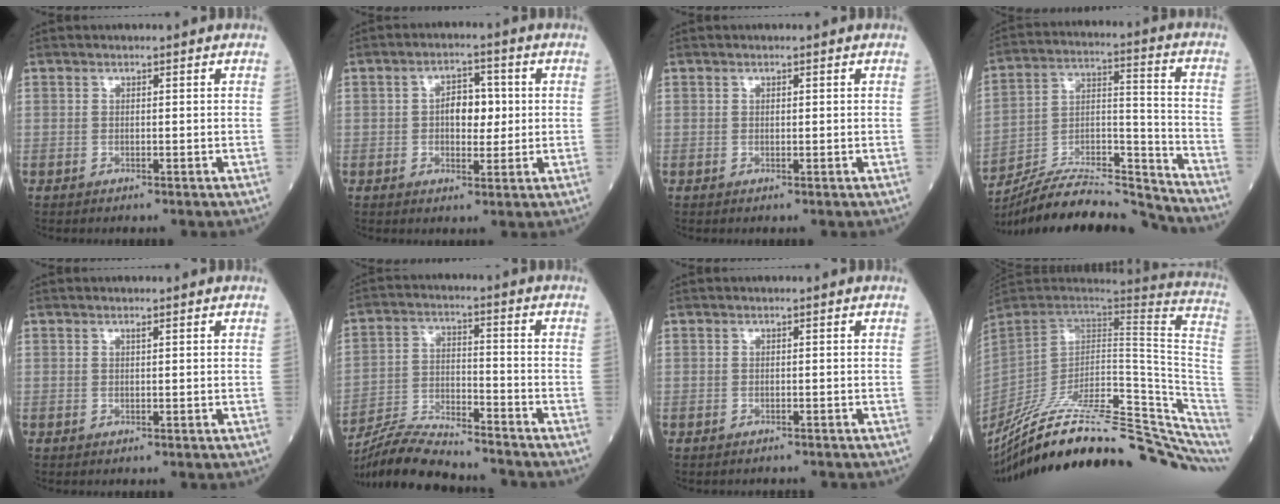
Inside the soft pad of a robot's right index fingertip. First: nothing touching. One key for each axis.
{"total": 5.2, "fx": 0.3, "fy": 2.9, "fz": 4.3, "tx": -0.066, "ty": 0.012, "tz": 0.005}
{"total": 0.0}
{"total": 20.8, "fx": -19.8, "fy": 2.0, "fz": 6.1, "tx": -0.121, "ty": 0.023, "tz": -0.331}
{"total": 0.0}
{"total": 11.9, "fx": -11.3, "fy": 0.9, "fz": 3.7, "tx": -0.065, "ty": -0.001, "tz": -0.196}
{"total": 2.5, "fx": -2.3, "fy": 1.0, "fz": -0.2, "tx": 0.003, "ty": 0.001, "tz": -0.036}
{"total": 33.5, "fx": -26.4, "fy": 4.5, "fz": 20.1, "tx": -0.221, "ty": -0.017, "tz": -0.385}